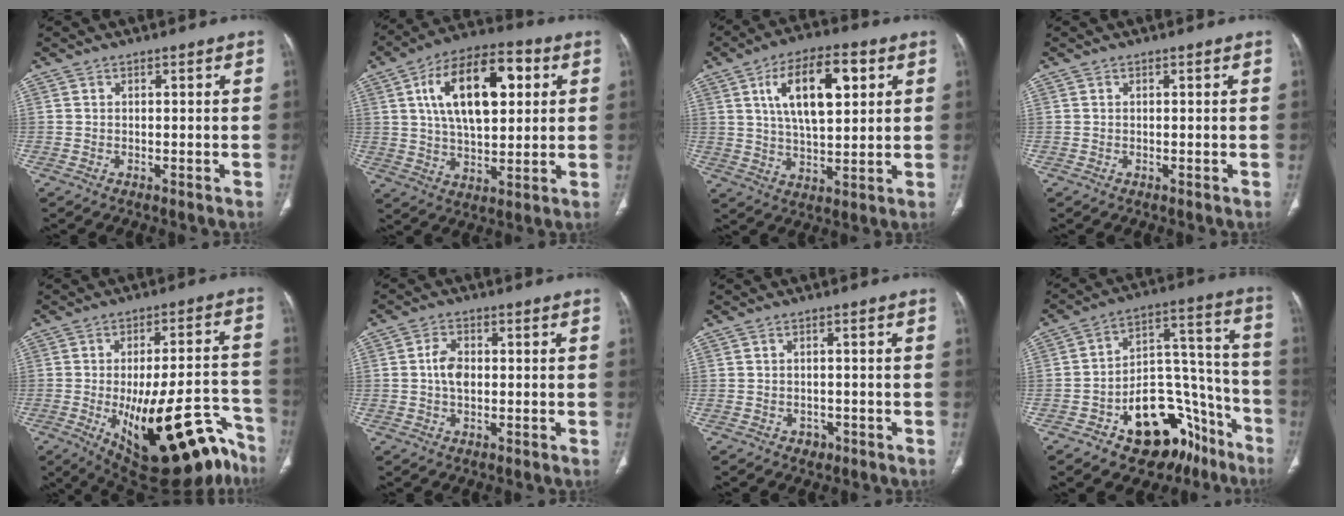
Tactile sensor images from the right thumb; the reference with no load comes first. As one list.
[{"total": 19.1, "force": [5.2, 9.7, 15.6], "torque": [-0.234, 0.008, 0.085]}, {"total": 14.9, "force": [4.9, 6.7, 12.4], "torque": [-0.193, -0.004, 0.084]}, {"total": 0.0}, {"total": 26.8, "force": [-14.0, 10.2, 20.4], "torque": [-0.209, 0.075, -0.188]}, {"total": 4.4, "force": [0.1, 2.8, 3.4], "torque": [-0.063, 0.007, -0.002]}, {"total": 2.0, "force": [-1.0, 1.6, 0.7], "torque": [-0.005, 0.006, -0.010]}, {"total": 21.6, "force": [-11.3, 12.7, 13.3], "torque": [-0.125, 0.117, -0.157]}]